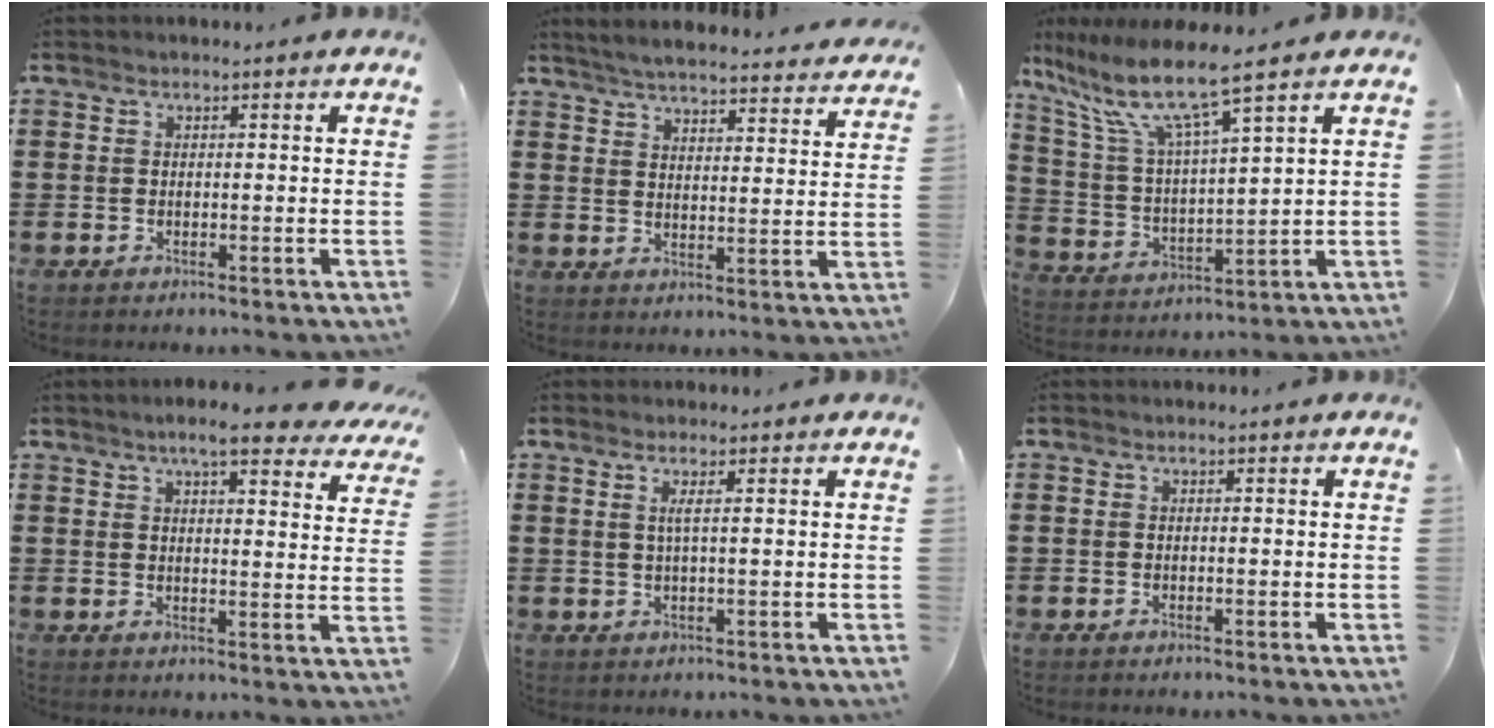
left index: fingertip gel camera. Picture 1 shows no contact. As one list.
[{"total": 4.7, "force": [4.6, -0.5, 0.9], "torque": [-0.038, -0.032, 0.079]}, {"total": 9.5, "force": [7.3, 0.4, 6.0], "torque": [-0.146, -0.041, 0.119]}, {"total": 7.3, "force": [6.0, 0.7, 4.1], "torque": [-0.079, -0.015, 0.104]}, {"total": 1.7, "force": [0.6, -0.2, 1.6], "torque": [-0.033, -0.003, 0.009]}, {"total": 0.0}]